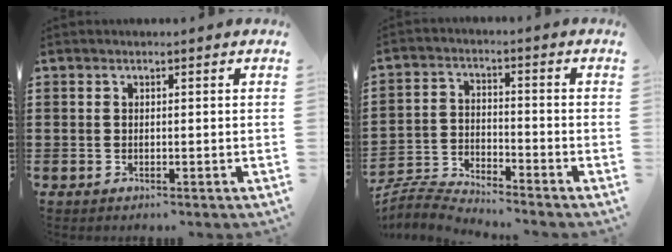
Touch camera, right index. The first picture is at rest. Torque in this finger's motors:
{"motor_torque": [-0.82, 0.52, -1.05, -0.21]}